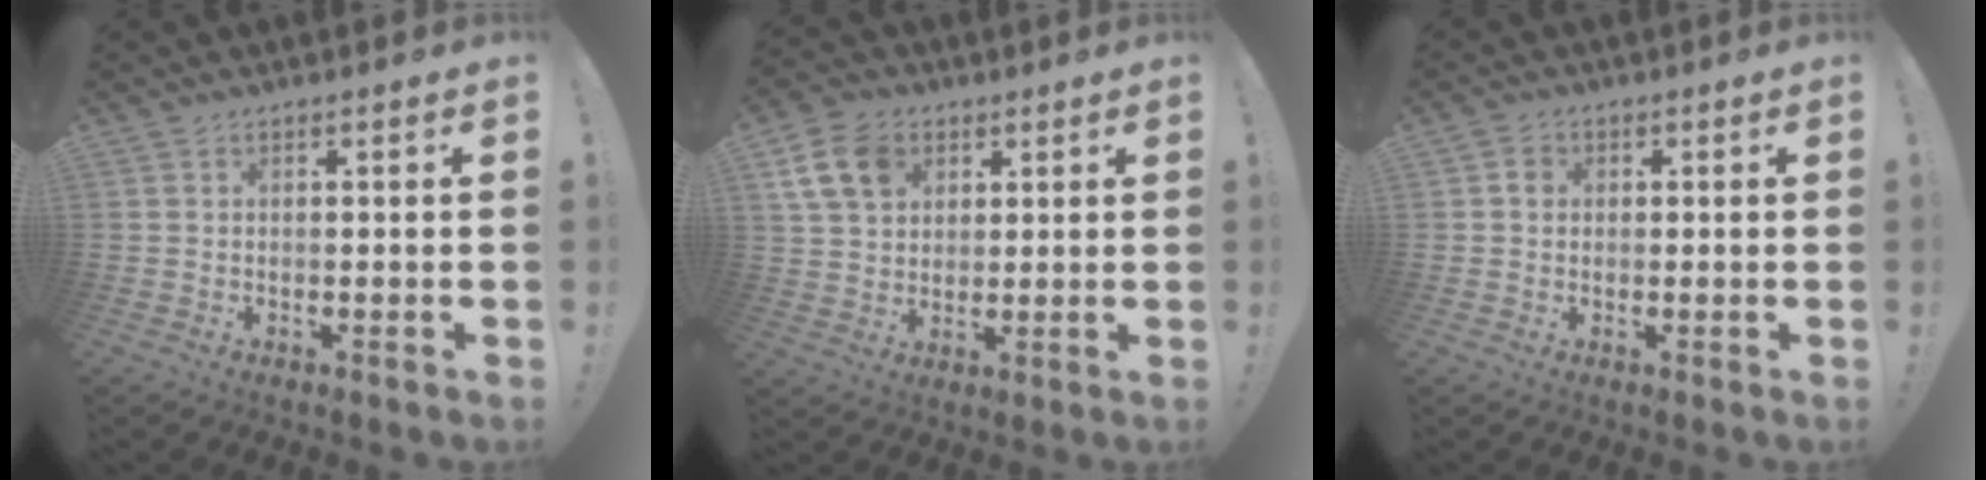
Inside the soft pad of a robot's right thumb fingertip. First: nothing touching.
{"total": 11.8, "force": [5.4, 8.6, 5.9], "torque": [-0.101, -0.011, 0.111]}
{"total": 2.6, "force": [0.2, 2.3, 1.1], "torque": [-0.012, 0.005, 0.002]}